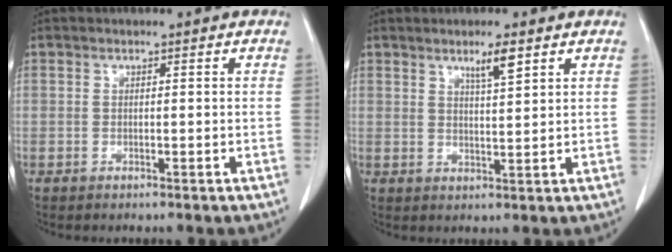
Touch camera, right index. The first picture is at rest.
{"total": 3.6, "force": [2.3, 0.1, 2.8], "torque": [-0.051, -0.003, 0.041]}